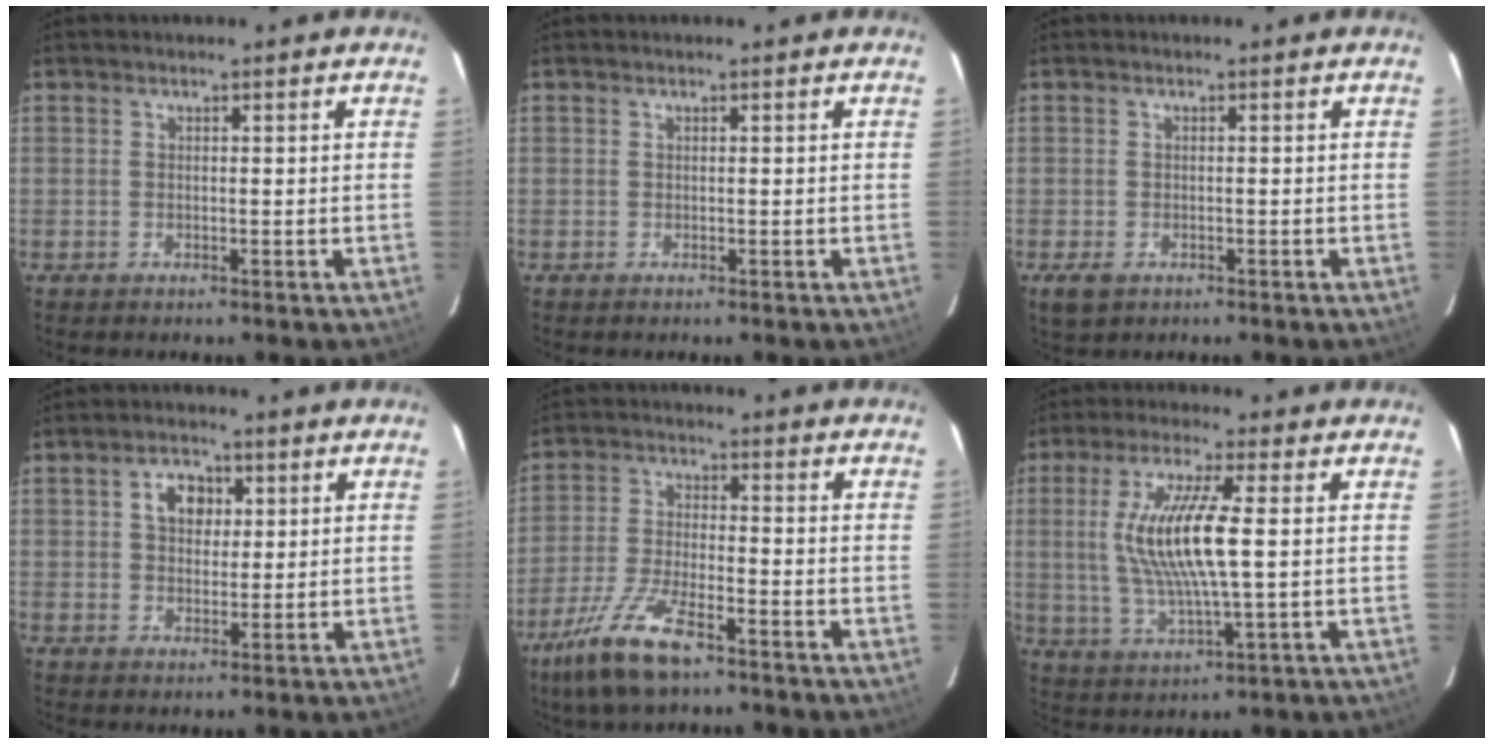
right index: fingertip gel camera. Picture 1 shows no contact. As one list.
[{"total": 0.0}, {"total": 3.2, "force": [-1.5, 2.4, 1.5], "torque": [-0.031, -0.005, -0.022]}, {"total": 5.3, "force": [1.6, 4.0, 3.1], "torque": [-0.048, 0.016, 0.029]}, {"total": 12.2, "force": [-8.1, 3.5, 8.4], "torque": [-0.185, -0.019, -0.157]}, {"total": 13.0, "force": [1.3, 2.0, 12.8], "torque": [-0.252, -0.004, 0.031]}]